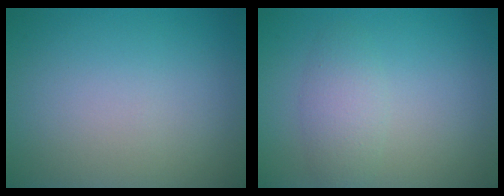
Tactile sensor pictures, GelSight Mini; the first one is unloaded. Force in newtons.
{"total": 2.4, "press": 2.4, "slide": 0.0}